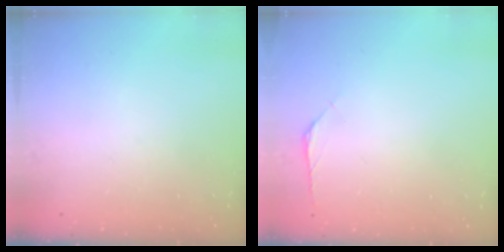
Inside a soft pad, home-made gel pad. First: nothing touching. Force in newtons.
{"total": 1.1, "press": 1.0, "slide": 0.5}